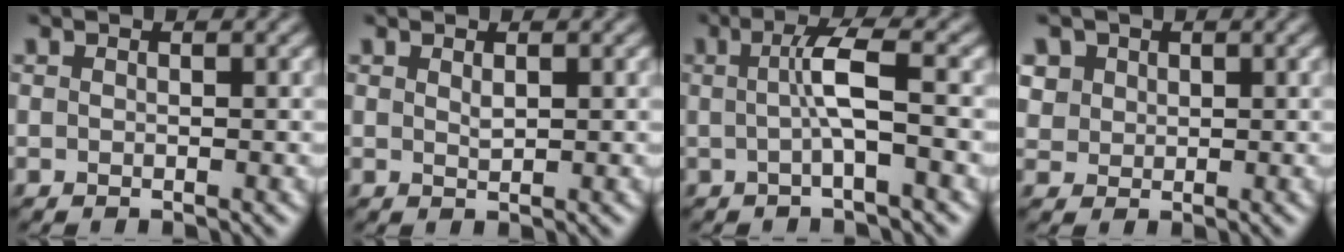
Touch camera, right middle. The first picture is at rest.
{"total": 0.7, "force": [0.4, 0.2, 0.5], "torque": [-0.013, -0.001, 0.010]}
{"total": 3.3, "force": [-0.1, 0.4, 3.3], "torque": [-0.063, 0.004, -0.005]}
{"total": 3.1, "force": [1.5, 2.5, 1.0], "torque": [-0.039, 0.004, 0.043]}